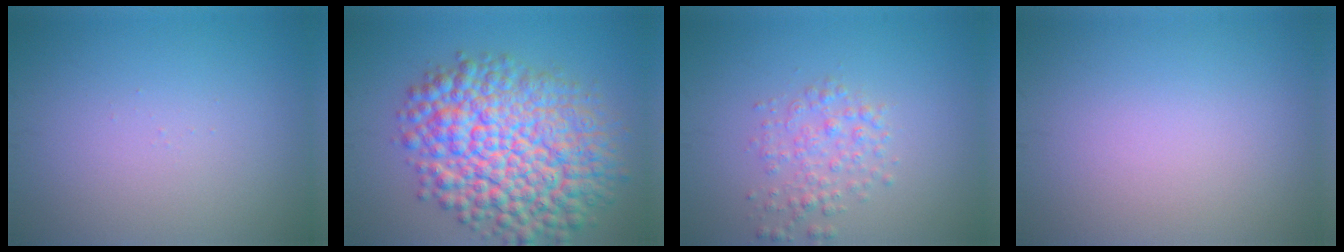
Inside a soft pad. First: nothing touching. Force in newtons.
{"total": 12.6, "press": 12.6, "slide": 0.4}
{"total": 2.5, "press": 2.5, "slide": 0.1}
{"total": 0.0}